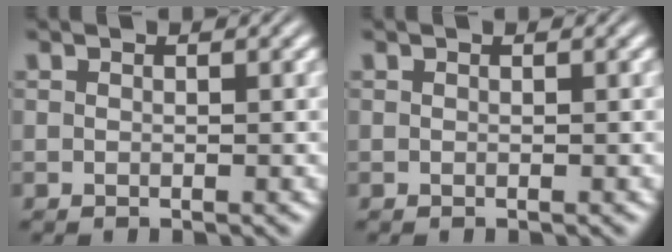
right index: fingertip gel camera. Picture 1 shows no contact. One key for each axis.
{"total": 0.0}